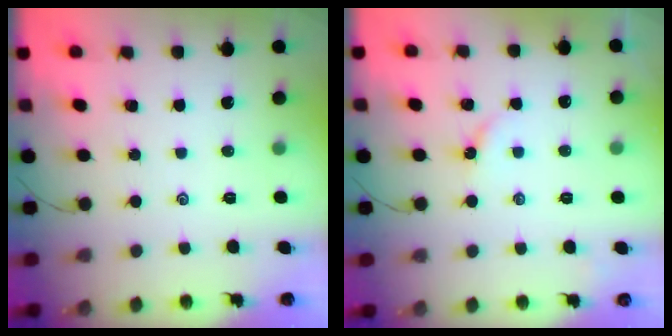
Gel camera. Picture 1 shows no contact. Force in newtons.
{"total": 2.9, "press": 2.8, "slide": 0.4}